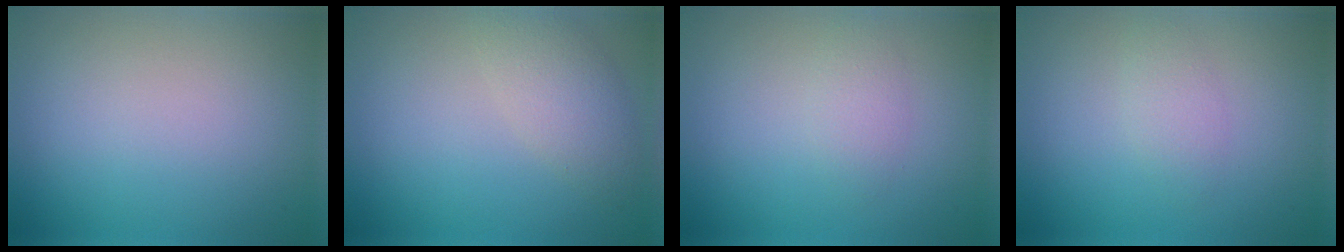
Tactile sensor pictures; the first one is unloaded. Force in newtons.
{"total": 3.0, "press": 3.0, "slide": 0.1}
{"total": 1.5, "press": 1.5, "slide": 0.0}
{"total": 1.6, "press": 1.6, "slide": 0.1}